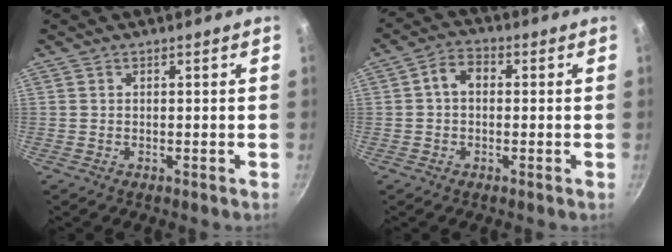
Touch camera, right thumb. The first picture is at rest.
{"total": 4.4, "force": [0.2, 3.2, 3.0], "torque": [-0.044, 0.012, -0.006]}